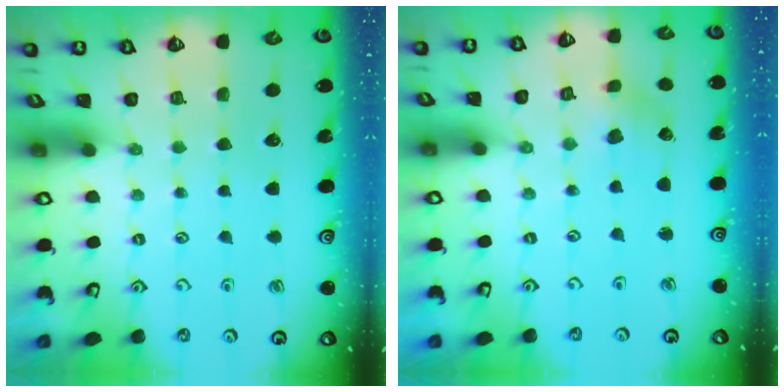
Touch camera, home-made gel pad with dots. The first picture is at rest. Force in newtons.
{"total": 2.6, "press": 2.6, "slide": 0.5}